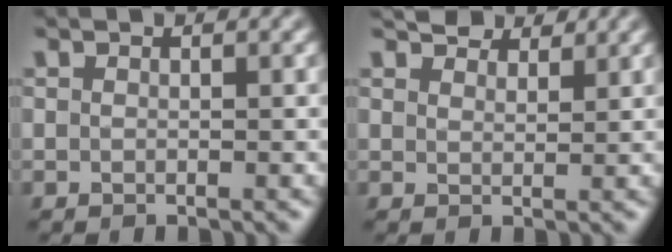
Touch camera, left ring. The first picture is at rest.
{"total": 3.3, "force": [3.0, 1.2, 1.0], "torque": [-0.020, 0.007, 0.042]}